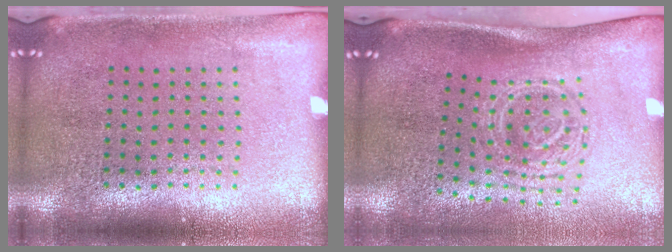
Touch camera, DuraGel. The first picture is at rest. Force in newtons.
{"total": 1.7, "press": 1.2, "slide": 1.2}